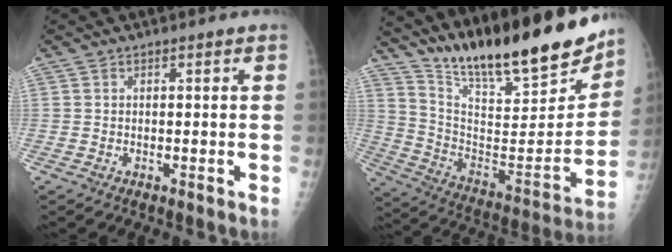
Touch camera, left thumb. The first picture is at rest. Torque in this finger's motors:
{"motor_torque": [0.87, 0.81, 1.41, -1.36, 0.11]}